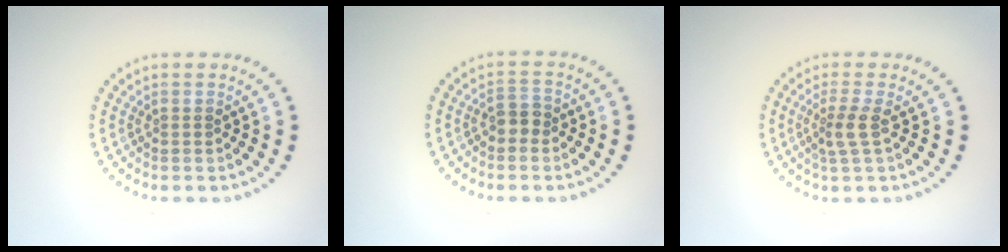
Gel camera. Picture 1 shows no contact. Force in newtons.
{"total": 1.4, "press": 1.3, "slide": 0.7}
{"total": 2.0, "press": 1.6, "slide": 1.3}